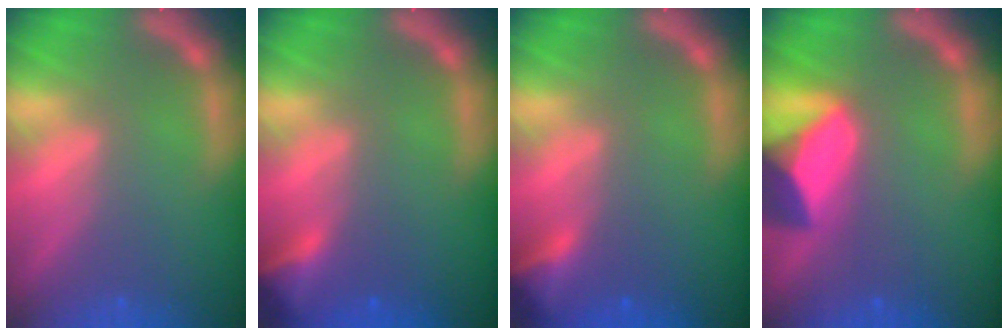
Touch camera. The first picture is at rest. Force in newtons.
{"total": 2.9}
{"total": 2.9}
{"total": 8.4}